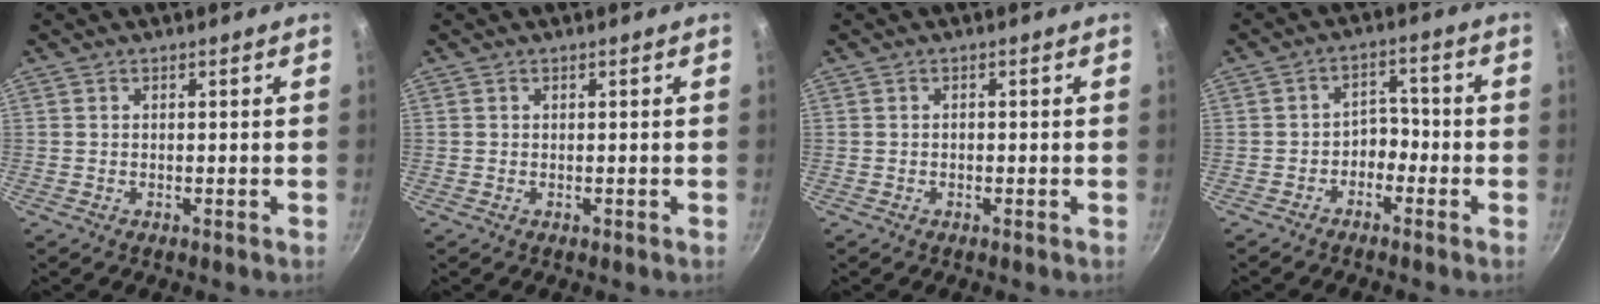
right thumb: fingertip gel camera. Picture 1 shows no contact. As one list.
[{"total": 0.0}, {"total": 0.6, "force": [-0.3, 0.5, 0.3], "torque": [-0.006, 0.003, -0.004]}, {"total": 4.0, "force": [-2.1, 2.8, 1.9], "torque": [0.003, 0.033, -0.038]}]